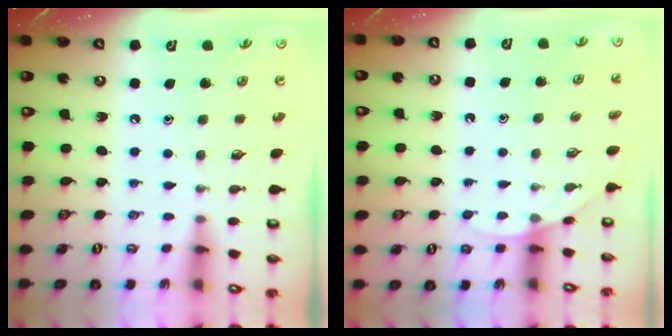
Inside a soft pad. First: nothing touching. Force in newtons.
{"total": 4.7, "press": 4.7, "slide": 0.2}